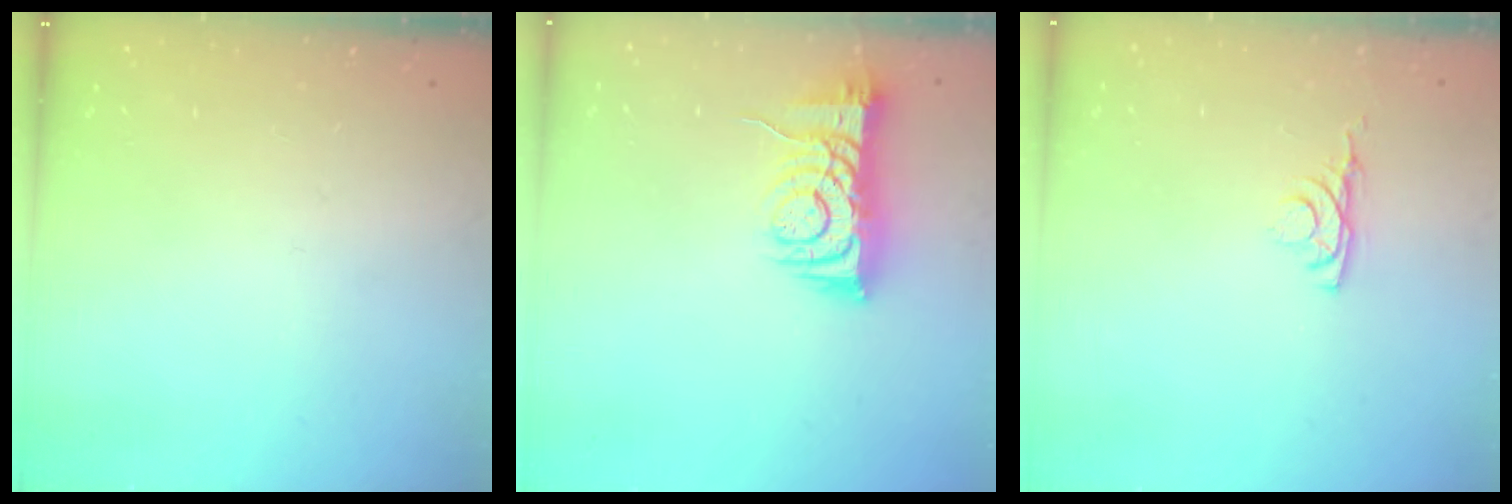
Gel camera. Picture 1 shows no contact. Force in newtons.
{"total": 8.0, "press": 7.9, "slide": 1.3}
{"total": 3.4, "press": 3.3, "slide": 0.6}